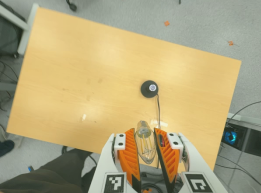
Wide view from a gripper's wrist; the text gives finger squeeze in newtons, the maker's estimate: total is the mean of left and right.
{"total": 12.4, "left": 13.4, "right": 11.4}